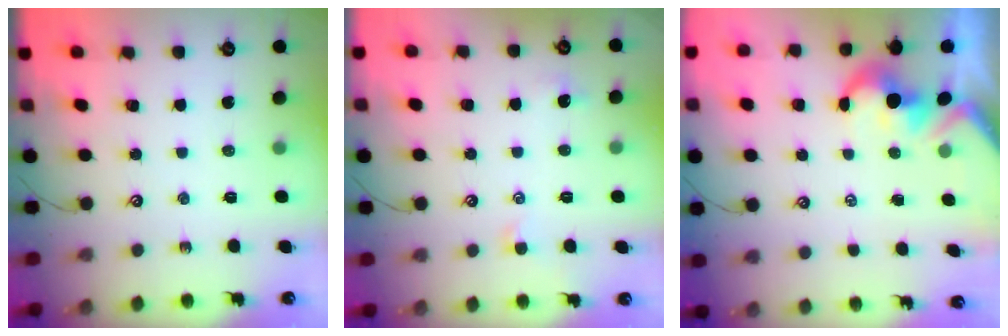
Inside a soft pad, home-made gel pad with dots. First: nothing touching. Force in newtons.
{"total": 0.0}
{"total": 1.6, "press": 1.3, "slide": 1.0}